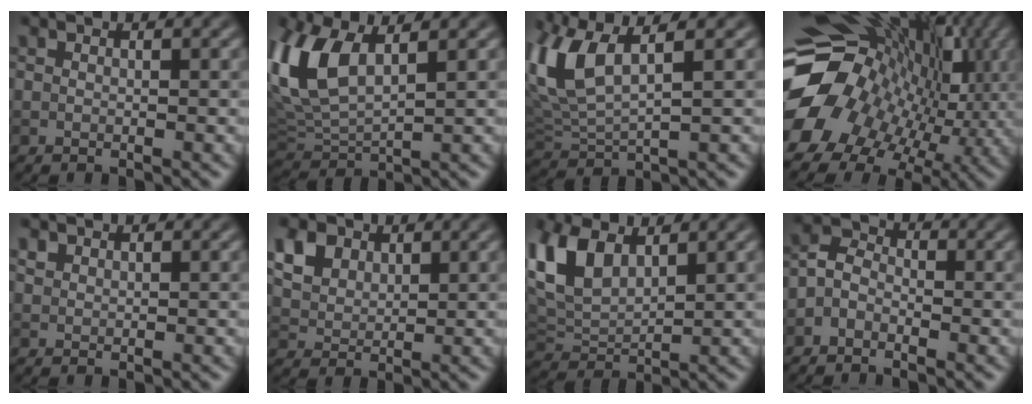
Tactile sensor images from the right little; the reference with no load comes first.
{"total": 7.3, "force": [2.5, 3.6, 5.9], "torque": [-0.147, 0.007, 0.049]}
{"total": 6.9, "force": [2.8, 2.7, 5.7], "torque": [-0.139, 0.012, 0.055]}
{"total": 17.0, "force": [-1.2, 13.6, 10.2], "torque": [-0.189, 0.001, -0.015]}
{"total": 0.8, "force": [0.6, 0.5, 0.1], "torque": [-0.003, 0.000, 0.015]}
{"total": 6.7, "force": [3.5, 4.7, 3.4], "torque": [-0.110, 0.014, 0.065]}
{"total": 6.1, "force": [2.6, 3.3, 4.4], "torque": [-0.107, 0.005, 0.050]}
{"total": 2.6, "force": [-1.5, 1.7, 1.3], "torque": [-0.026, 0.011, -0.041]}